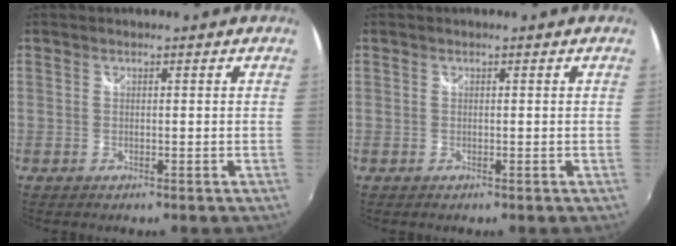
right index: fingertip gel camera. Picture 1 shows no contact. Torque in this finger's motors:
{"motor_torque": [0.02, 0.02, 0.00, -0.01]}